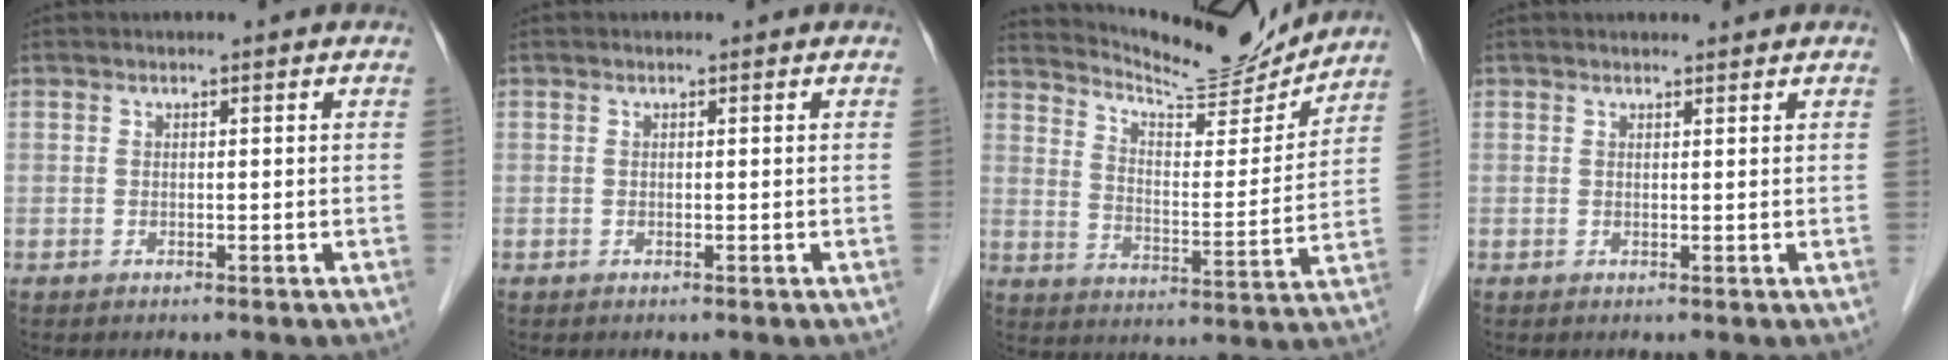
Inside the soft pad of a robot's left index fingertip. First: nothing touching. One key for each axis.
{"total": 0.0}
{"total": 14.9, "fx": 14.5, "fy": 1.1, "fz": 3.2, "tx": -0.064, "ty": -0.024, "tz": 0.216}
{"total": 1.8, "fx": 1.8, "fy": 0.2, "fz": 0.3, "tx": -0.008, "ty": 0.011, "tz": 0.026}